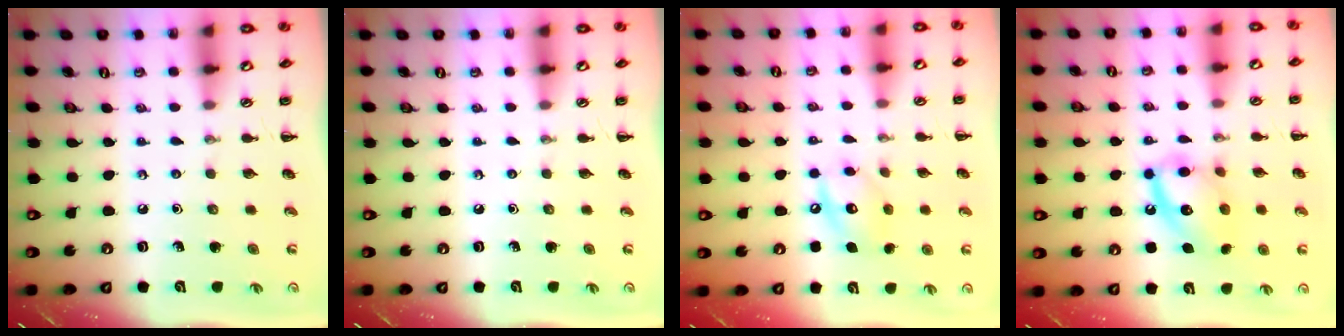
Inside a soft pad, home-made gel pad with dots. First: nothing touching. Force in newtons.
{"total": 0.0}
{"total": 9.7, "press": 9.7, "slide": 1.2}
{"total": 13.2, "press": 13.1, "slide": 1.3}